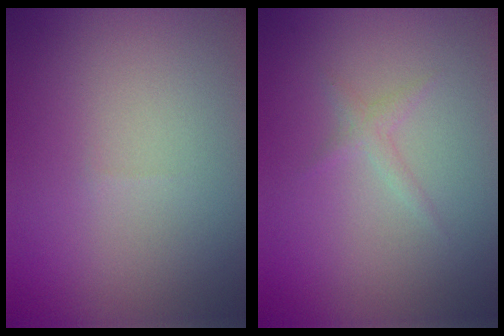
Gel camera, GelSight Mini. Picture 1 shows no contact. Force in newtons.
{"total": 1.0, "press": 1.0, "slide": 0.1}